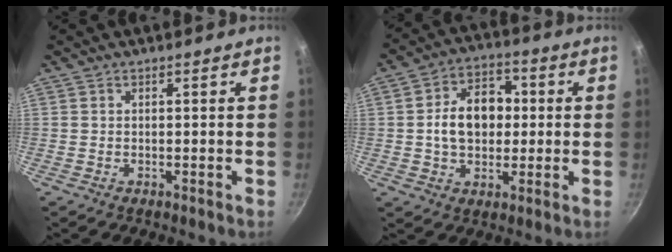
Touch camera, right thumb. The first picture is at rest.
{"total": 12.0, "force": [0.5, 8.7, 8.2], "torque": [-0.098, 0.019, -0.001]}